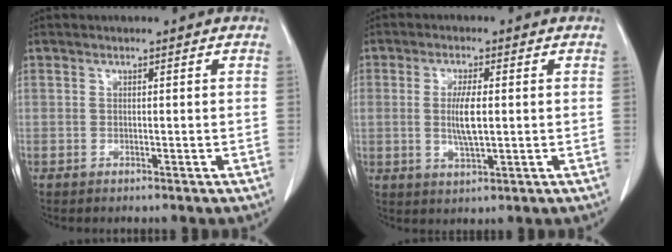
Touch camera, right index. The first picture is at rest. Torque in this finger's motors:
{"motor_torque": [1.75, 0.21, 0.79, 0.12]}